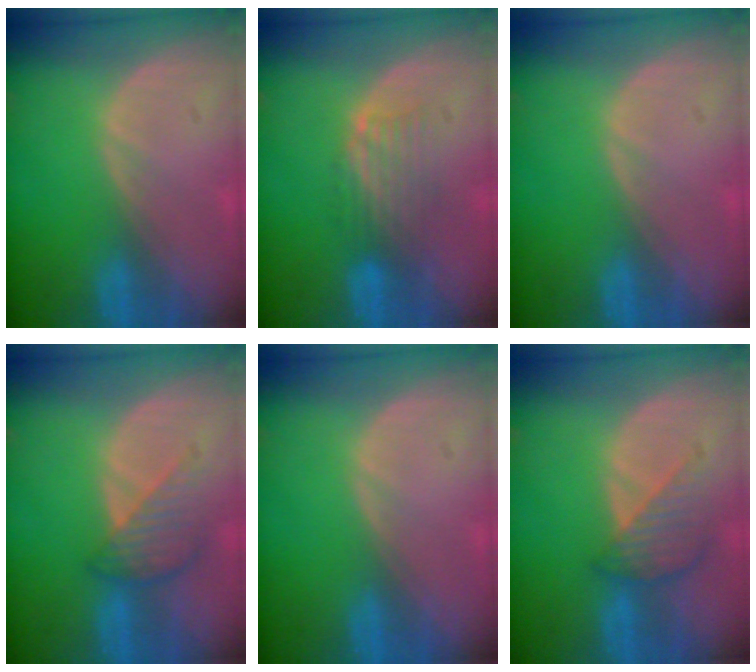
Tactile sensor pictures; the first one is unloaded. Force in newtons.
{"total": 4.7, "press": 4.1, "slide": 2.4}
{"total": 0.0}
{"total": 4.5, "press": 4.2, "slide": 1.7}
{"total": 0.0}
{"total": 4.6, "press": 4.2, "slide": 1.8}